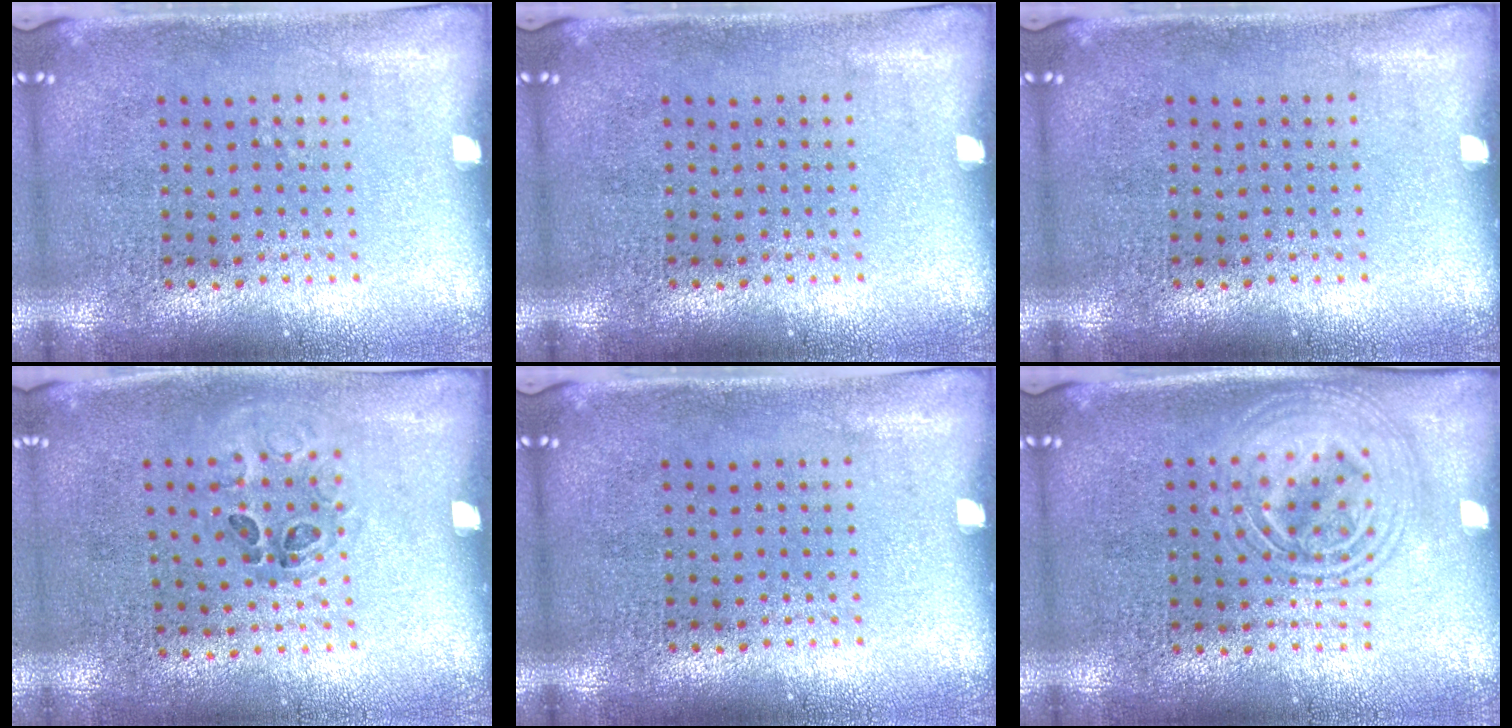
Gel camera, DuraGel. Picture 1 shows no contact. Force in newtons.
{"total": 0.0}
{"total": 0.0}
{"total": 1.0, "press": 0.7, "slide": 0.6}
{"total": 0.0}
{"total": 2.8, "press": 2.8, "slide": 0.4}